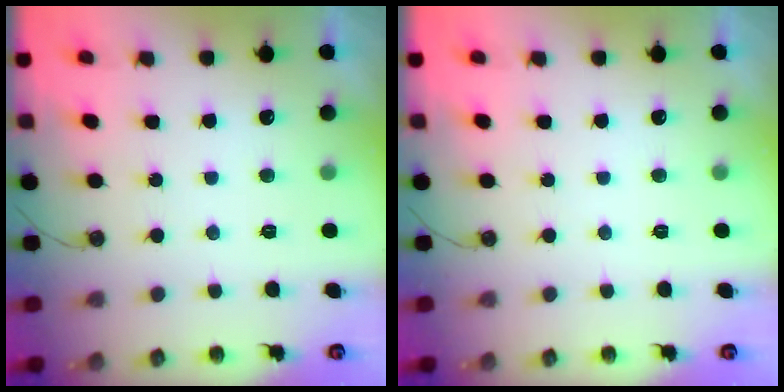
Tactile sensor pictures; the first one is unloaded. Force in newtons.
{"total": 0.0}